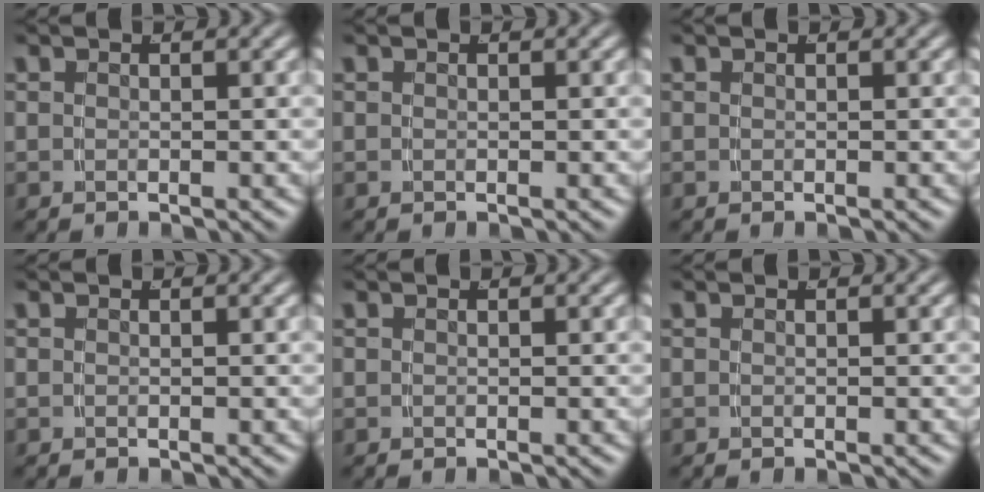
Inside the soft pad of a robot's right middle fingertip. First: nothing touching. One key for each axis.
{"total": 0.0}
{"total": 0.0}
{"total": 0.0}
{"total": 0.0}
{"total": 0.0}